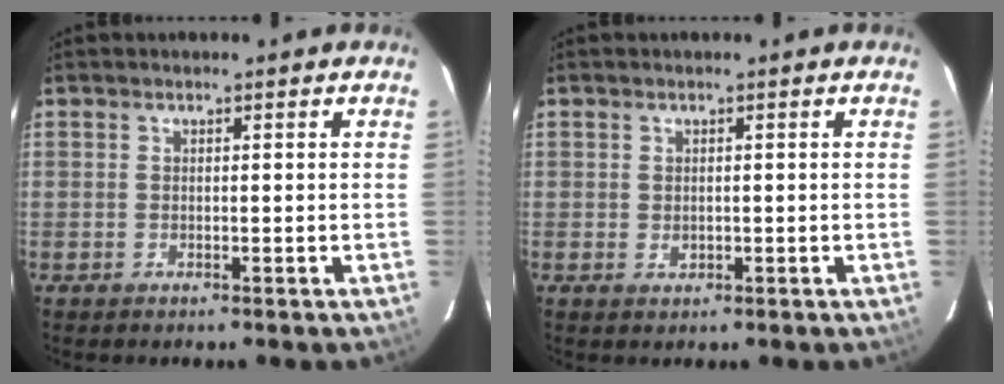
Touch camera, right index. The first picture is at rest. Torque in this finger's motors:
{"motor_torque": [0.00, 0.14, 0.01, 0.00]}